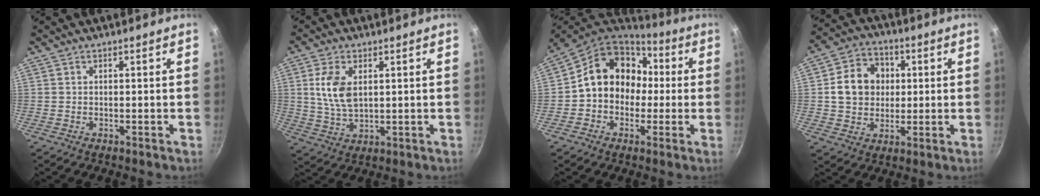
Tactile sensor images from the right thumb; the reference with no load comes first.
{"total": 8.2, "force": [1.9, 4.8, 6.4], "torque": [-0.122, -0.010, 0.040]}
{"total": 15.4, "force": [0.7, 12.9, 8.3], "torque": [-0.090, 0.047, -0.002]}
{"total": 11.7, "force": [1.5, 9.9, 5.9], "torque": [-0.073, 0.017, 0.020]}